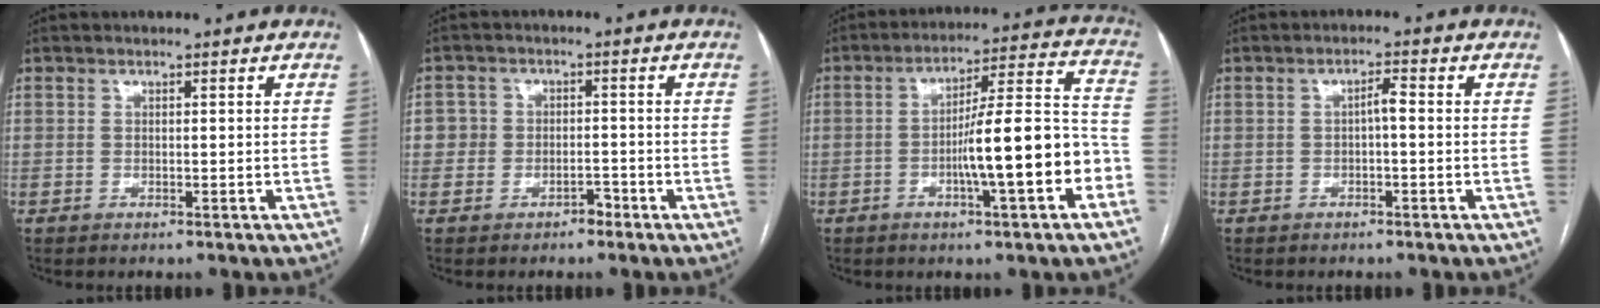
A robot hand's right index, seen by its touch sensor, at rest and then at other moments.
{"total": 3.6, "force": [-1.5, 3.1, 0.9], "torque": [0.003, 0.018, -0.027]}
{"total": 14.5, "force": [-4.5, 1.3, 13.8], "torque": [-0.202, 0.023, -0.067]}
{"total": 2.0, "force": [-0.2, 0.4, 2.0], "torque": [-0.033, 0.006, -0.004]}